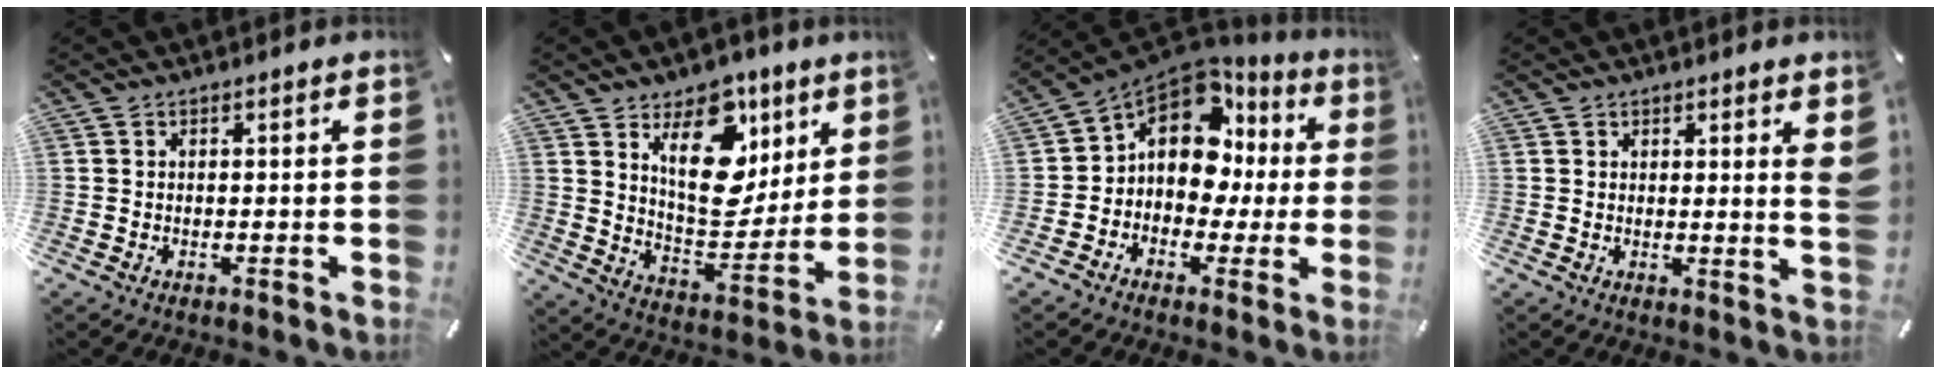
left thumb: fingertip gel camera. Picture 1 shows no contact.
{"total": 18.8, "force": [8.7, 12.0, 11.6], "torque": [-0.154, -0.049, 0.156]}
{"total": 12.8, "force": [3.9, 9.2, 8.0], "torque": [-0.154, -0.030, 0.068]}
{"total": 2.6, "force": [1.8, 0.1, 1.9], "torque": [-0.025, -0.012, 0.029]}